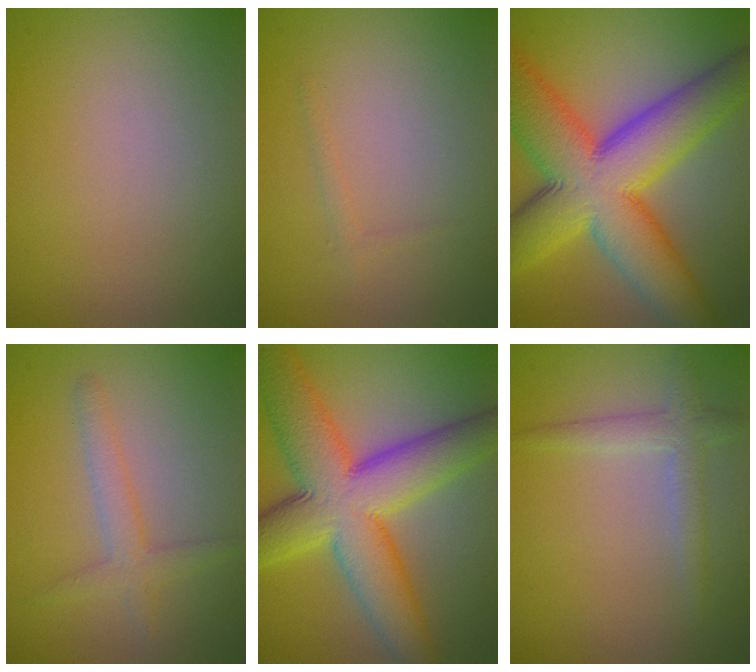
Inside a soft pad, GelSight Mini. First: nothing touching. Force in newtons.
{"total": 0.7, "press": 0.7, "slide": 0.0}
{"total": 14.2, "press": 14.2, "slide": 0.2}
{"total": 2.4, "press": 2.4, "slide": 0.1}
{"total": 11.8, "press": 11.8, "slide": 0.1}
{"total": 2.3, "press": 2.3, "slide": 0.1}